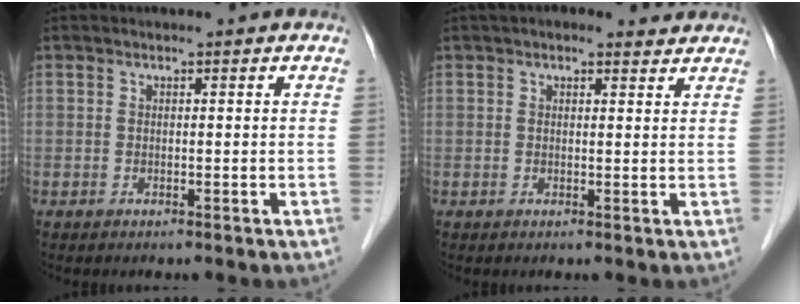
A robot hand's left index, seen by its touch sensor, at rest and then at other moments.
{"total": 4.2, "force": [3.5, 1.7, 1.7], "torque": [-0.018, 0.020, 0.042]}